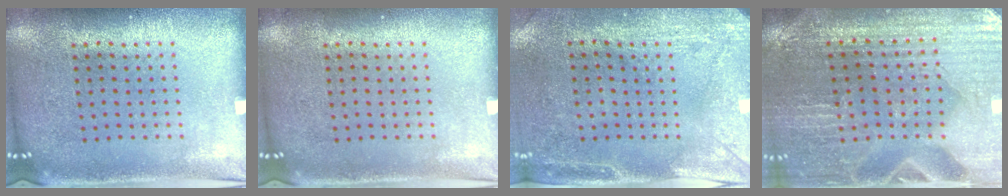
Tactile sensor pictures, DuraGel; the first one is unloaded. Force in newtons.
{"total": 0.0}
{"total": 3.0, "press": 2.4, "slide": 1.8}
{"total": 2.2, "press": 2.1, "slide": 0.2}